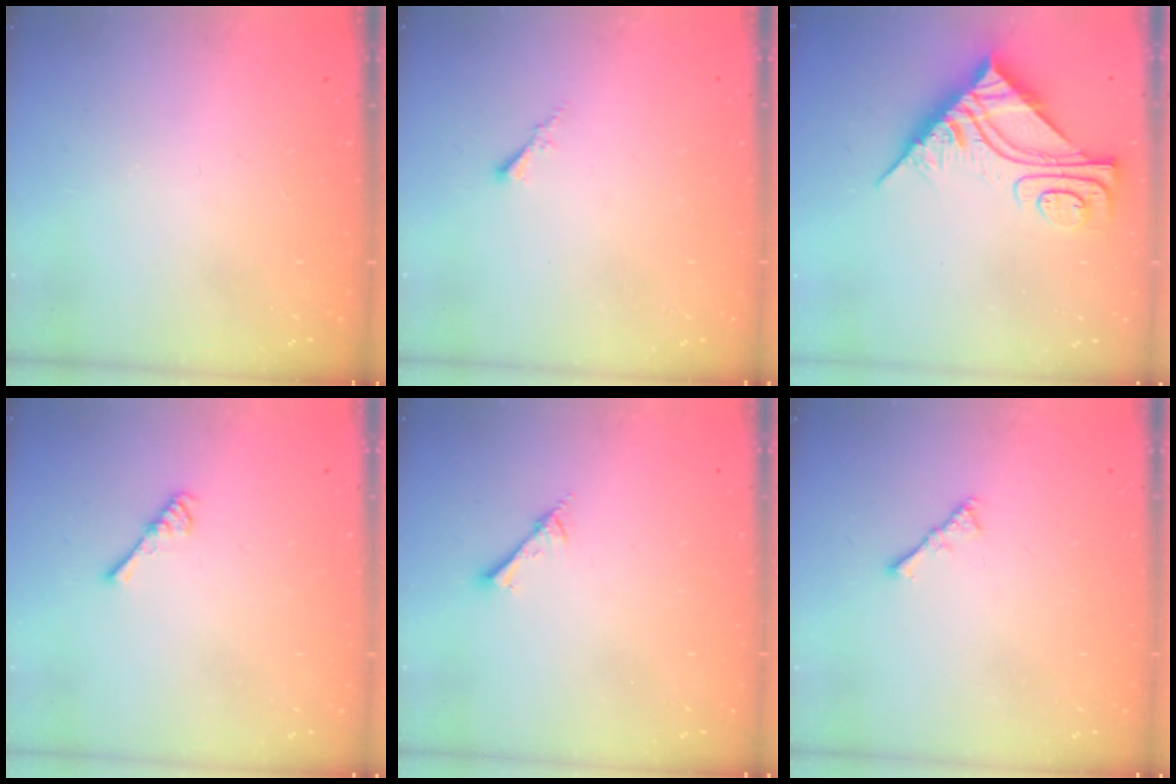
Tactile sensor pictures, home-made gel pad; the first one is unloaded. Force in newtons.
{"total": 0.5, "press": 0.4, "slide": 0.3}
{"total": 9.7, "press": 9.7, "slide": 0.9}
{"total": 2.6, "press": 2.6, "slide": 0.5}
{"total": 2.0, "press": 2.0, "slide": 0.2}
{"total": 2.1, "press": 2.1, "slide": 0.5}